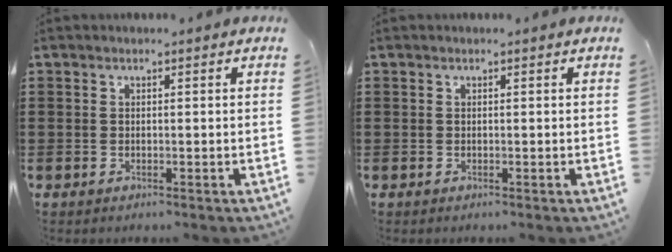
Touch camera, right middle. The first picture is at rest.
{"total": 0.0}